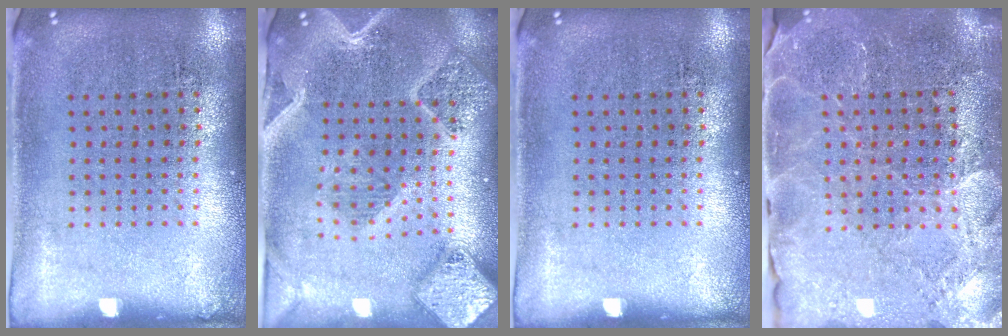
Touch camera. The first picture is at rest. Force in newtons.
{"total": 2.9, "press": 2.6, "slide": 1.4}
{"total": 0.0}
{"total": 3.2, "press": 3.1, "slide": 0.9}